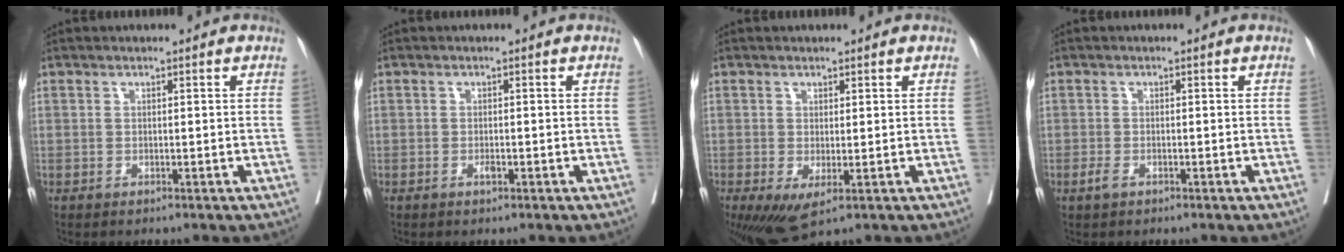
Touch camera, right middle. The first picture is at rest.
{"total": 0.8, "force": [-0.4, 0.2, 0.6], "torque": [-0.012, 0.000, -0.006]}
{"total": 0.8, "force": [-0.1, 0.2, 0.8], "torque": [-0.015, -0.005, 0.003]}
{"total": 1.4, "force": [-0.7, 0.6, 1.0], "torque": [-0.021, 0.000, -0.012]}